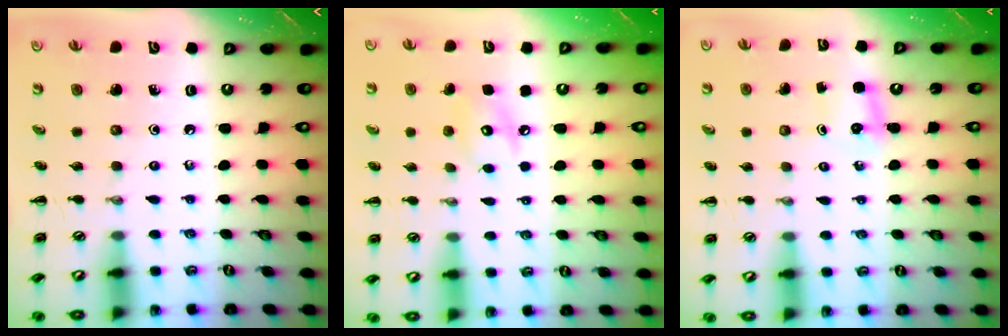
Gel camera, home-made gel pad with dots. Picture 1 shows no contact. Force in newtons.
{"total": 7.4, "press": 7.4, "slide": 1.0}
{"total": 2.5, "press": 2.4, "slide": 0.8}